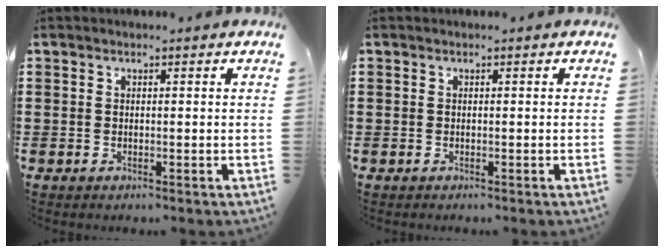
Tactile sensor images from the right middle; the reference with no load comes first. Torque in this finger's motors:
{"motor_torque": [-0.46, 0.15, -0.08, -0.02]}